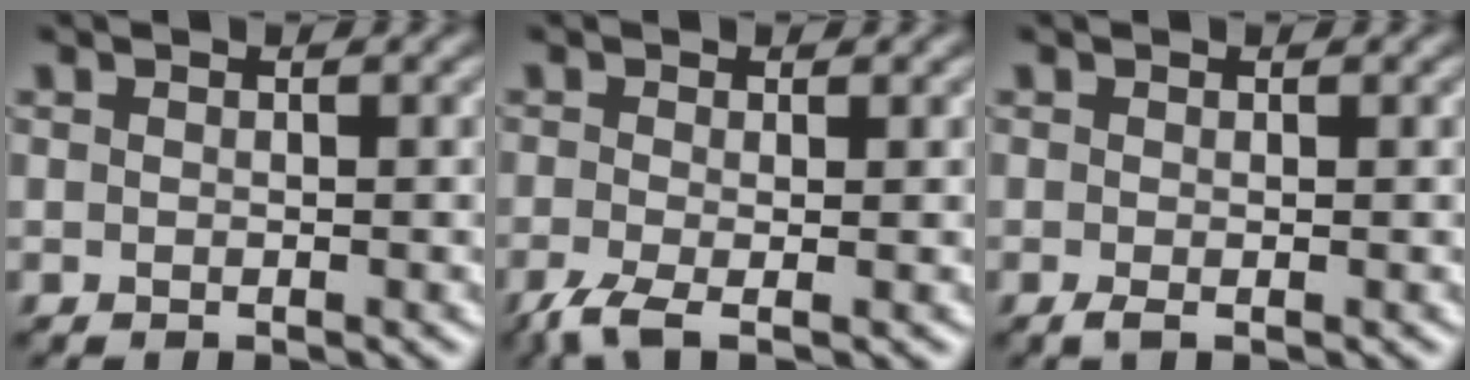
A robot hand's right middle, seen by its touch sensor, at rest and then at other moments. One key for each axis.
{"total": 2.9, "fx": -1.5, "fy": 0.7, "fz": 2.4, "tx": -0.055, "ty": -0.011, "tz": -0.036}
{"total": 0.8, "fx": -0.3, "fy": 0.1, "fz": 0.7, "tx": -0.016, "ty": -0.005, "tz": -0.005}